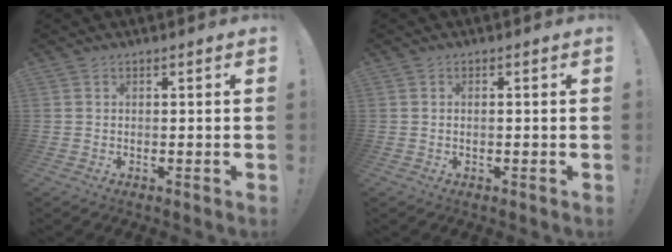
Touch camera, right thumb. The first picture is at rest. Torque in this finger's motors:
{"motor_torque": [-0.11, -0.23, -0.07, 0.11, 0.08]}